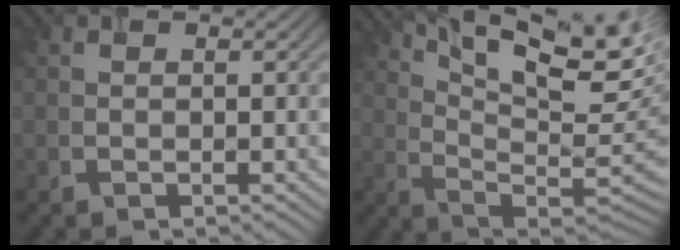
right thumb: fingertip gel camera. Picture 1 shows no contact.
{"total": 15.8, "force": [8.2, 4.7, 12.7], "torque": [-0.217, 0.008, 0.127]}